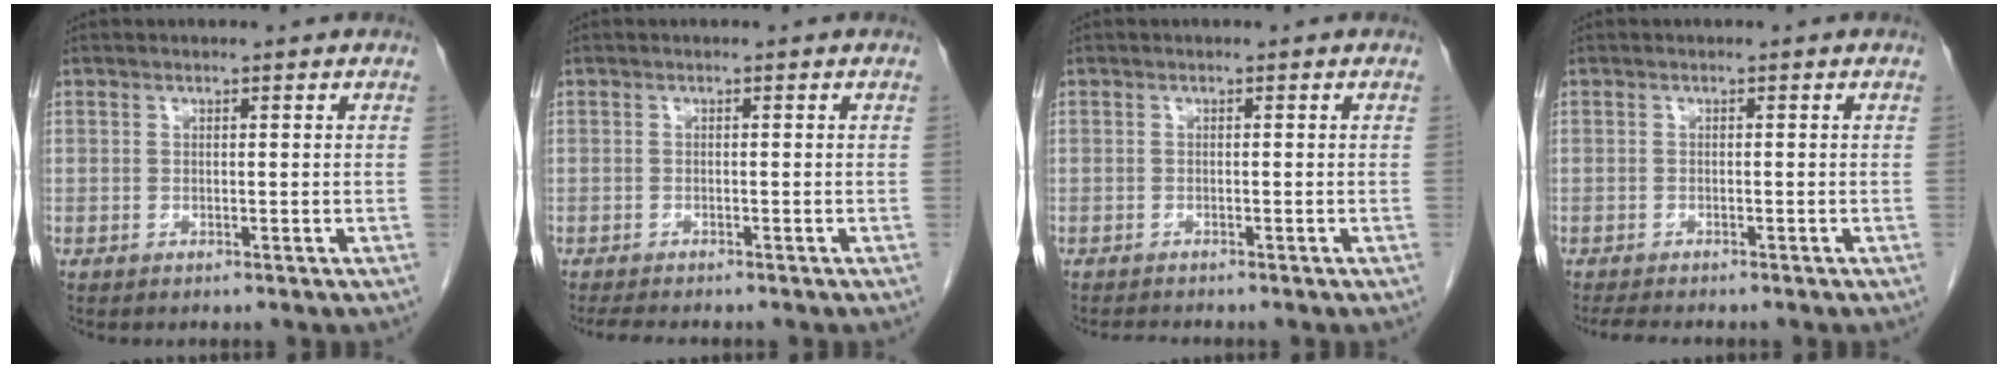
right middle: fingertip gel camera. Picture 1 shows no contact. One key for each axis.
{"total": 4.3, "fx": -3.7, "fy": 0.9, "fz": 2.0, "tx": -0.030, "ty": -0.010, "tz": -0.054}
{"total": 1.6, "fx": -1.5, "fy": 0.1, "fz": 0.4, "tx": -0.011, "ty": -0.005, "tz": -0.021}
{"total": 4.4, "fx": -3.8, "fy": 0.9, "fz": 2.0, "tx": -0.030, "ty": -0.009, "tz": -0.056}